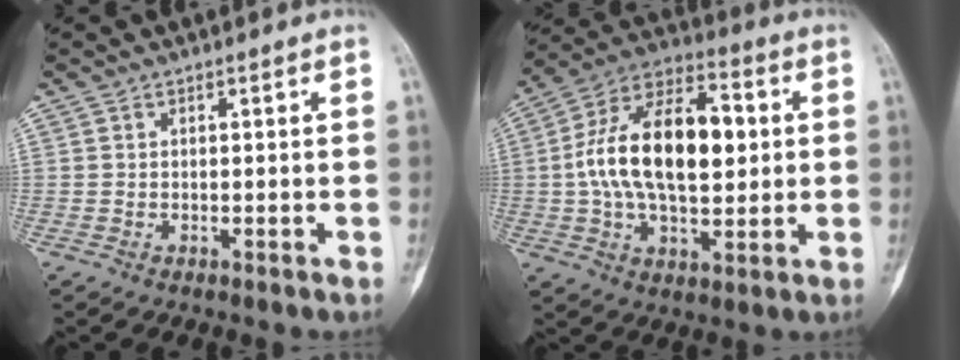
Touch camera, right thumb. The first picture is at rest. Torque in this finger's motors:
{"motor_torque": [0.48, 0.76, 1.88, -0.06, 0.55]}